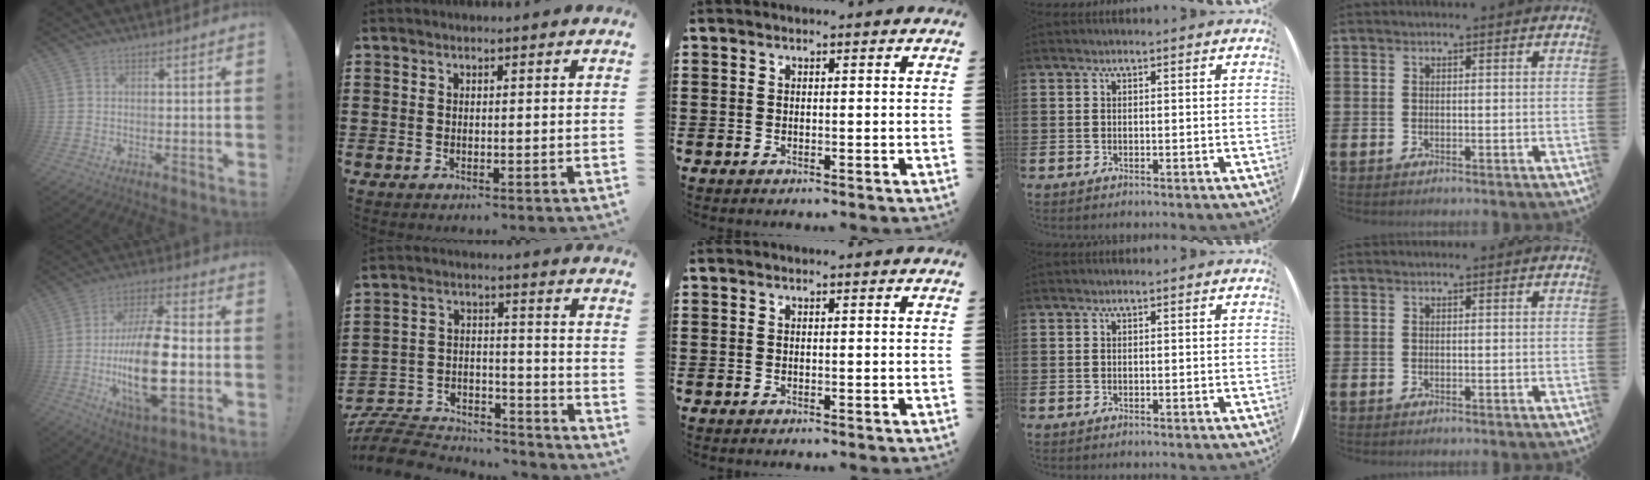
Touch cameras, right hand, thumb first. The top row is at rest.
{"thumb": {"total": 21.4, "force": [-3.6, 8.7, 19.3], "torque": [-0.360, 0.000, -0.057]}, "index": {"total": 8.6, "force": [-8.1, 2.1, 1.9], "torque": [-0.044, 0.014, -0.163]}}